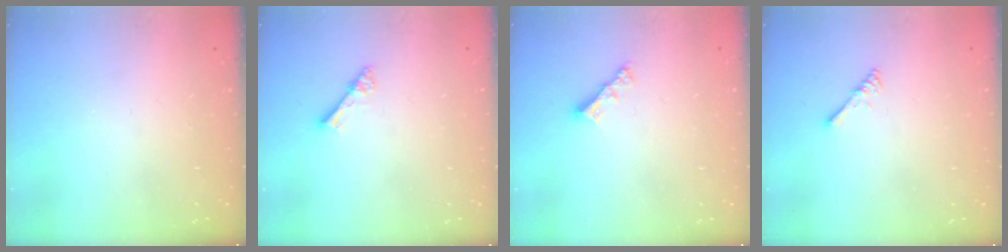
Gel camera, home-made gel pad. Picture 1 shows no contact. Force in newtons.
{"total": 2.8, "press": 2.8, "slide": 0.3}
{"total": 3.5, "press": 3.5, "slide": 0.2}
{"total": 2.4, "press": 2.4, "slide": 0.4}